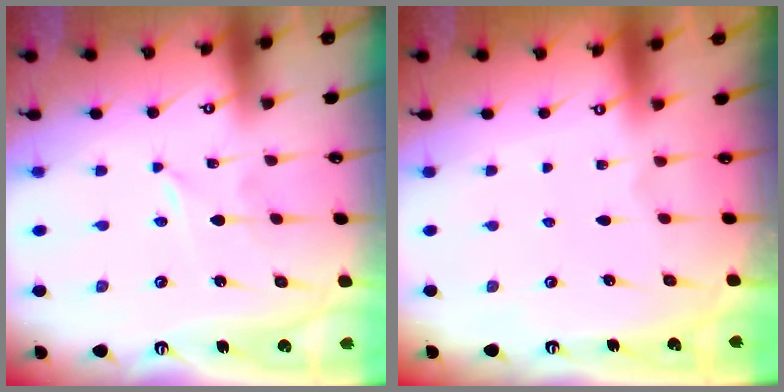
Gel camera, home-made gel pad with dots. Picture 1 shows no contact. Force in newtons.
{"total": 0.0}